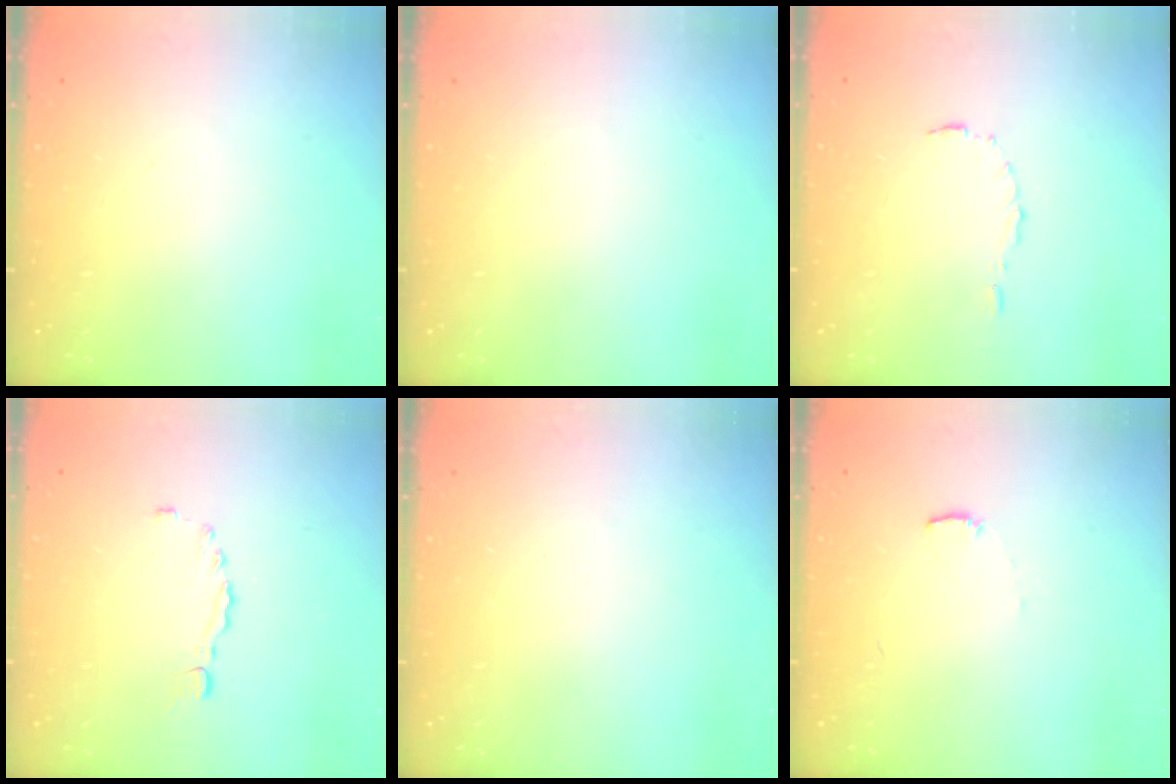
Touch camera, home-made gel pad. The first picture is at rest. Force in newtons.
{"total": 0.0}
{"total": 3.7, "press": 3.7, "slide": 0.5}
{"total": 1.5, "press": 1.4, "slide": 0.4}
{"total": 0.0}
{"total": 6.0, "press": 5.9, "slide": 0.4}